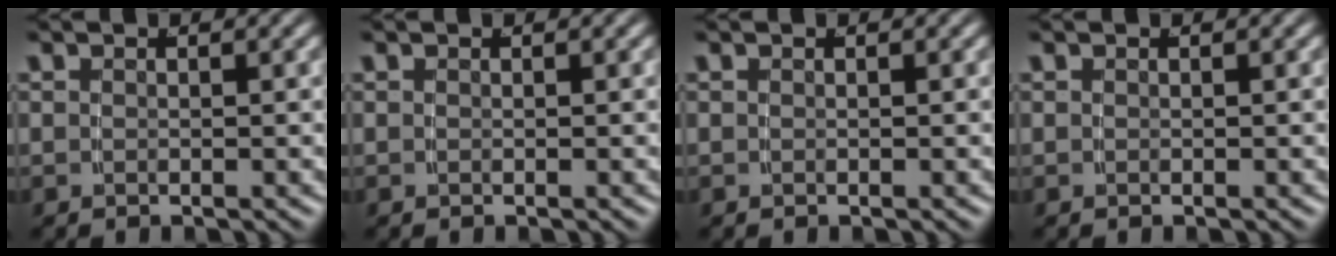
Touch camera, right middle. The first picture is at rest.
{"total": 0.0}
{"total": 0.0}
{"total": 0.0}